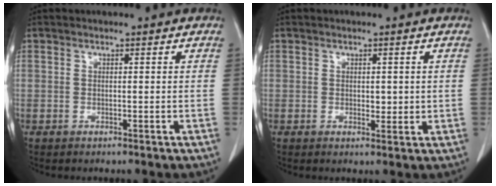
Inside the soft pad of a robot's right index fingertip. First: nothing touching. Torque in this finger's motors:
{"motor_torque": [-0.14, 0.13, 0.00, 0.00]}